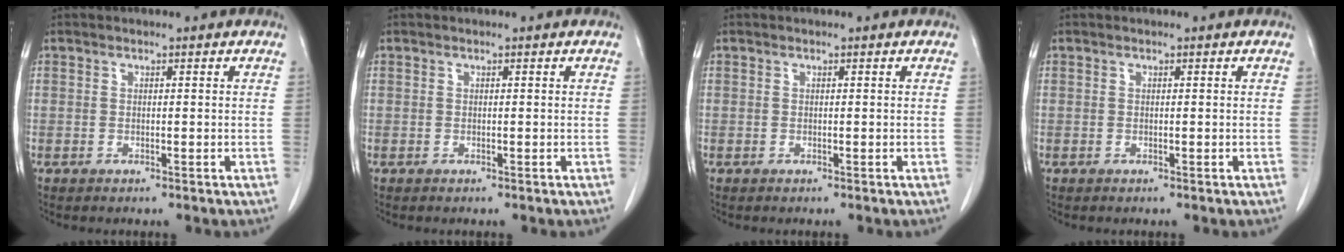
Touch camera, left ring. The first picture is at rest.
{"total": 0.0}
{"total": 0.0}
{"total": 0.0}